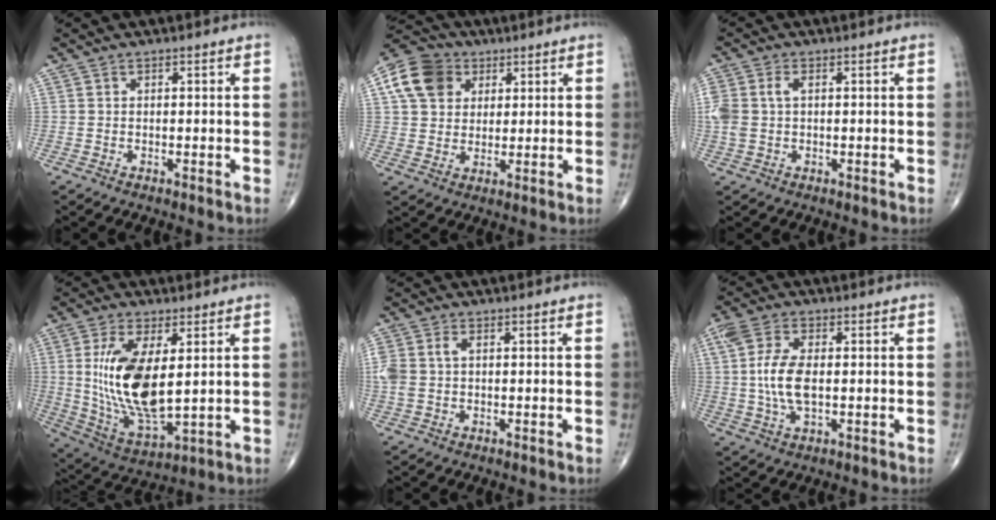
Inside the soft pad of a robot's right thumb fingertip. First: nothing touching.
{"total": 11.0, "force": [4.1, 8.7, 5.2], "torque": [-0.082, 0.000, 0.066]}
{"total": 5.3, "force": [0.6, 3.4, 4.0], "torque": [-0.114, 0.019, 0.014]}
{"total": 16.7, "force": [2.5, 7.3, 14.8], "torque": [-0.288, -0.024, 0.063]}
{"total": 4.6, "force": [0.5, 3.0, 3.4], "torque": [-0.102, 0.018, 0.012]}
{"total": 8.9, "force": [0.3, 4.4, 7.7], "torque": [-0.177, 0.002, 0.007]}